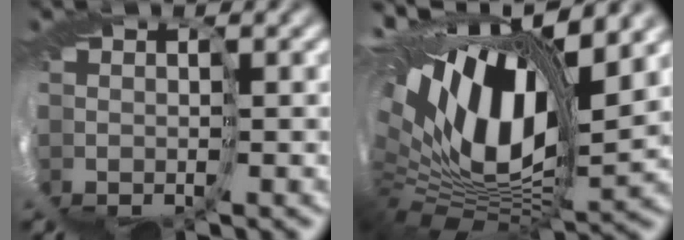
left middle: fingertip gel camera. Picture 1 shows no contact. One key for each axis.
{"total": 14.6, "fx": 8.0, "fy": 6.2, "fz": 10.5, "tx": -0.200, "ty": 0.031, "tz": 0.133}